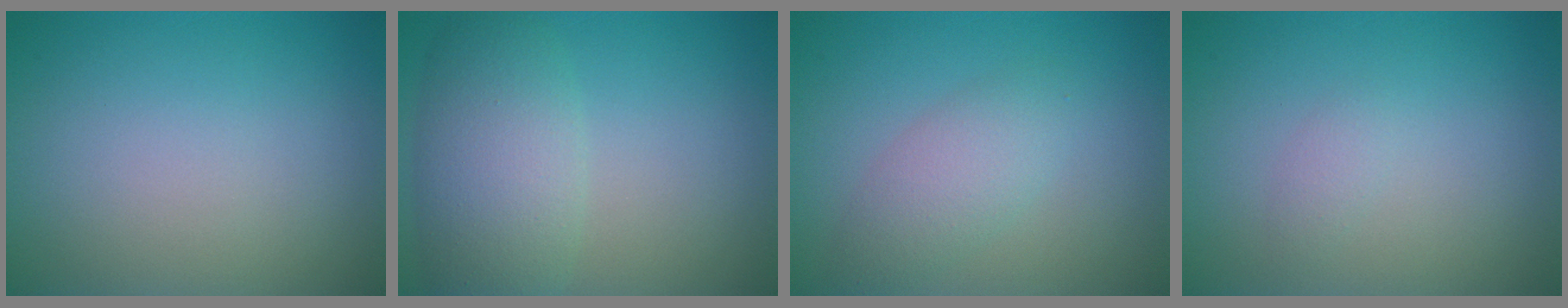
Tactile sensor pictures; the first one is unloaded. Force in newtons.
{"total": 5.6, "press": 5.5, "slide": 0.4}
{"total": 2.8, "press": 2.8, "slide": 0.2}
{"total": 0.8, "press": 0.8, "slide": 0.0}